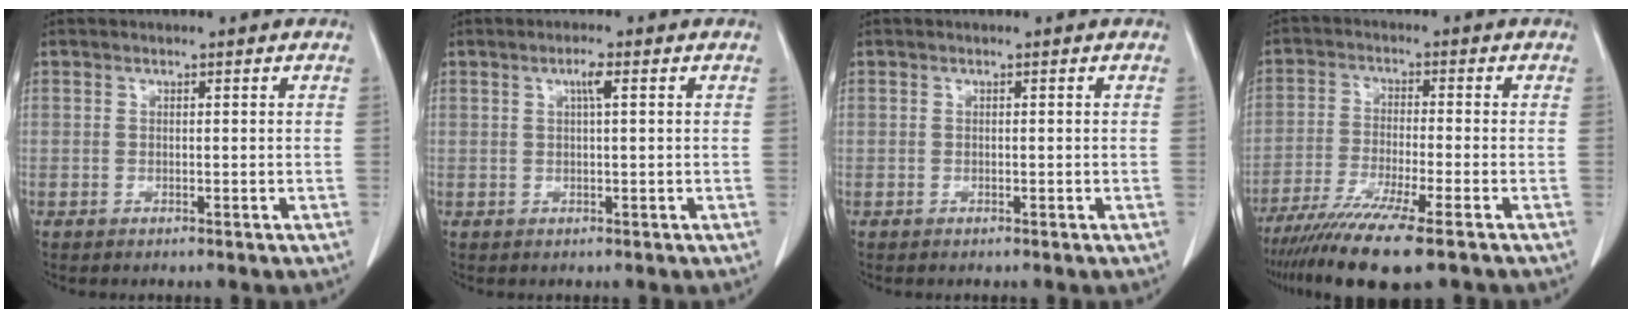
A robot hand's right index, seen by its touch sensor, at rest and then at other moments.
{"total": 2.0, "force": [0.7, 0.1, 1.9], "torque": [-0.035, 0.002, 0.012]}
{"total": 0.0}
{"total": 11.6, "force": [-8.4, 0.0, 7.9], "torque": [-0.137, -0.028, -0.137]}